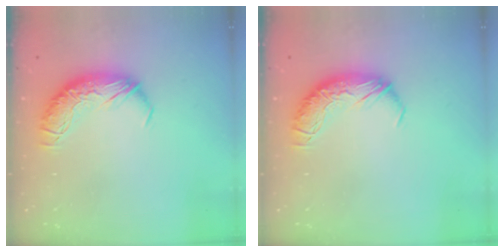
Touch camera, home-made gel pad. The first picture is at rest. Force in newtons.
{"total": 0.0}